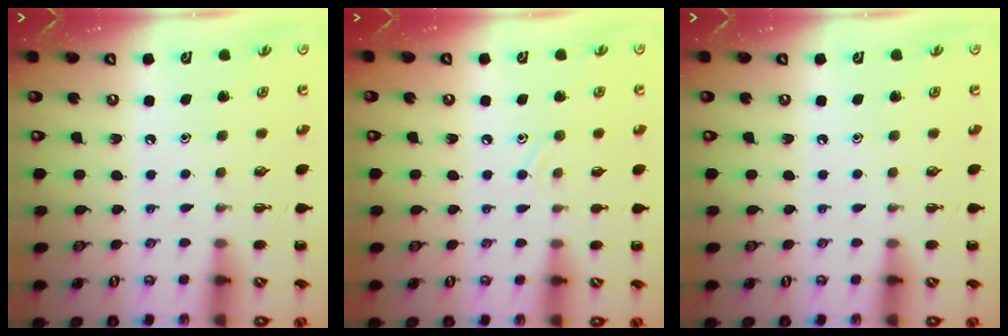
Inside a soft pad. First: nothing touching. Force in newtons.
{"total": 6.7, "press": 6.3, "slide": 2.3}
{"total": 0.0}